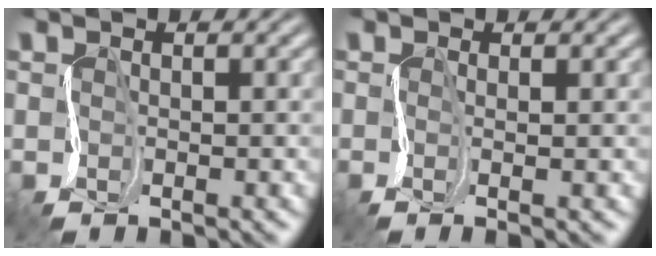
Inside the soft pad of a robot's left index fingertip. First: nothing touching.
{"total": 1.3, "force": [0.3, 0.3, 1.3], "torque": [-0.021, 0.003, 0.004]}